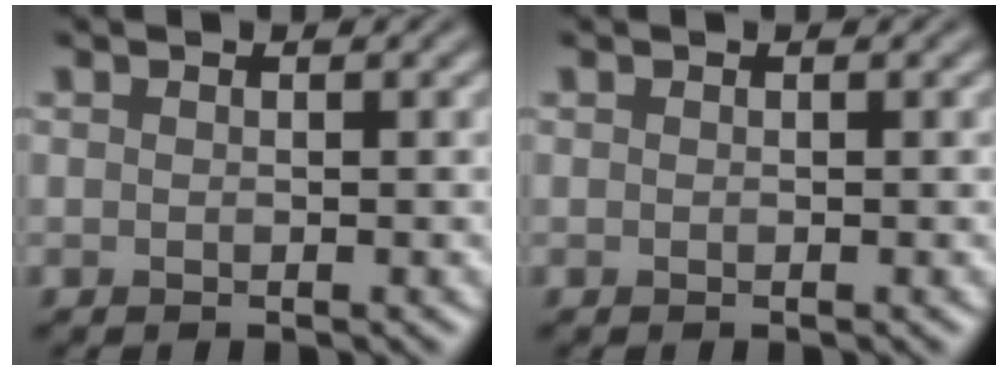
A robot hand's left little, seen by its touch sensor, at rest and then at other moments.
{"total": 0.0}